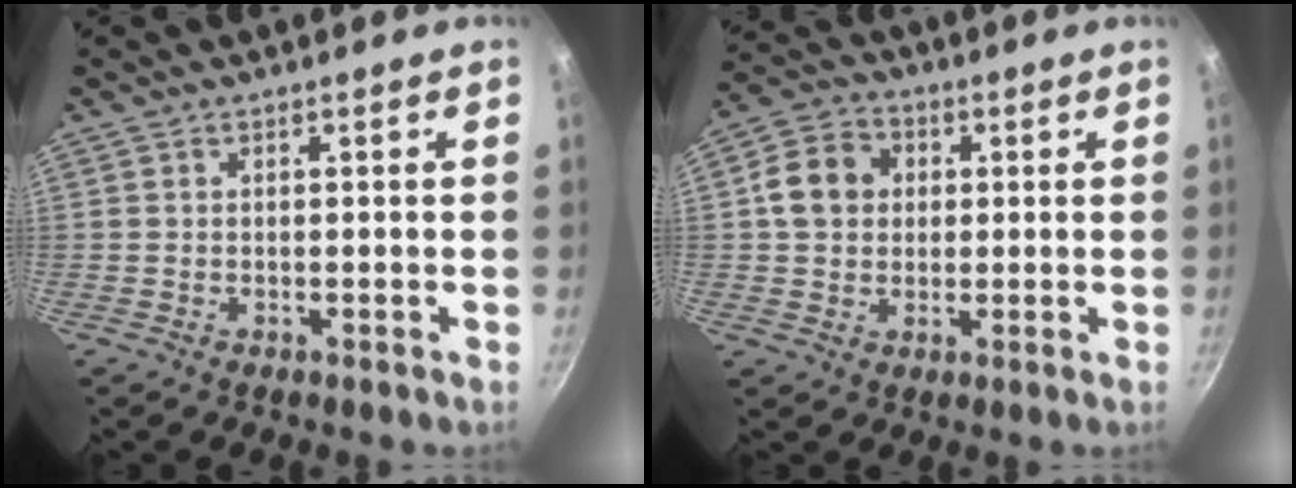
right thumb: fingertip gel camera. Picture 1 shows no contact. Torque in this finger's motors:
{"motor_torque": [0.01, -0.08, 0.41, -0.34, 0.01]}